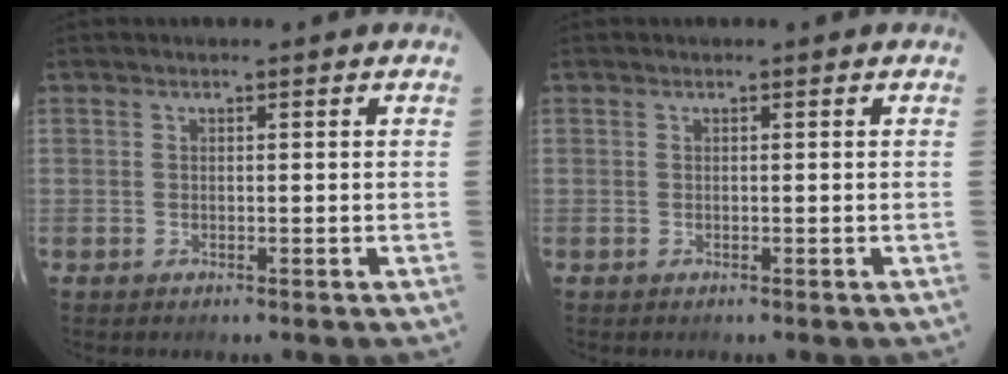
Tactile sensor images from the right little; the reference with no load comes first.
{"total": 0.0}